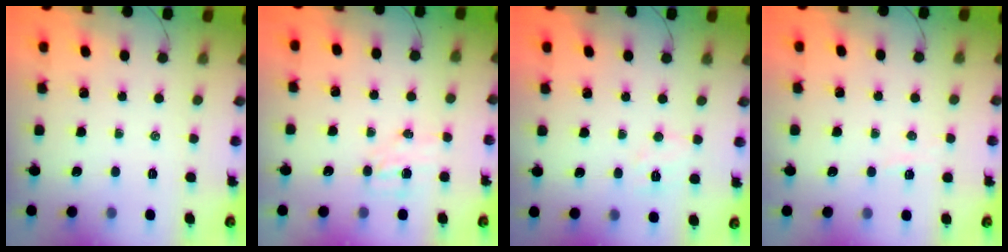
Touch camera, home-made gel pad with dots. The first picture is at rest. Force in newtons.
{"total": 4.9, "press": 4.8, "slide": 1.1}
{"total": 5.1, "press": 5.0, "slide": 1.0}
{"total": 2.4, "press": 2.3, "slide": 0.6}